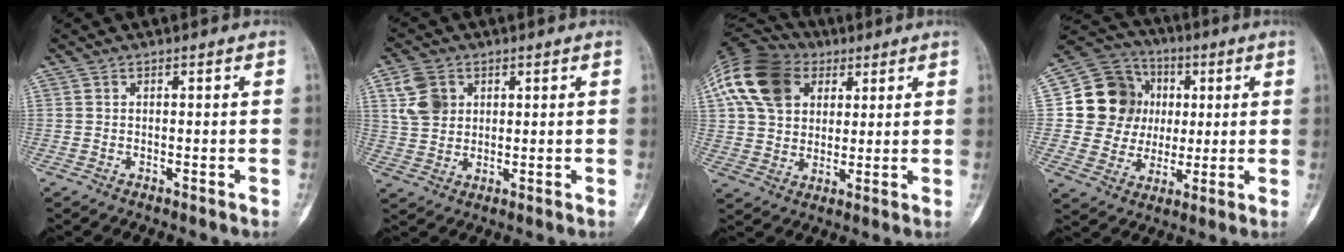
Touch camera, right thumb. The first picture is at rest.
{"total": 6.7, "force": [2.5, 5.1, 3.5], "torque": [-0.052, -0.001, 0.051]}
{"total": 15.9, "force": [6.0, 11.3, 9.4], "torque": [-0.176, 0.006, 0.105]}
{"total": 14.0, "force": [2.2, 12.8, 5.3], "torque": [-0.055, 0.014, 0.044]}